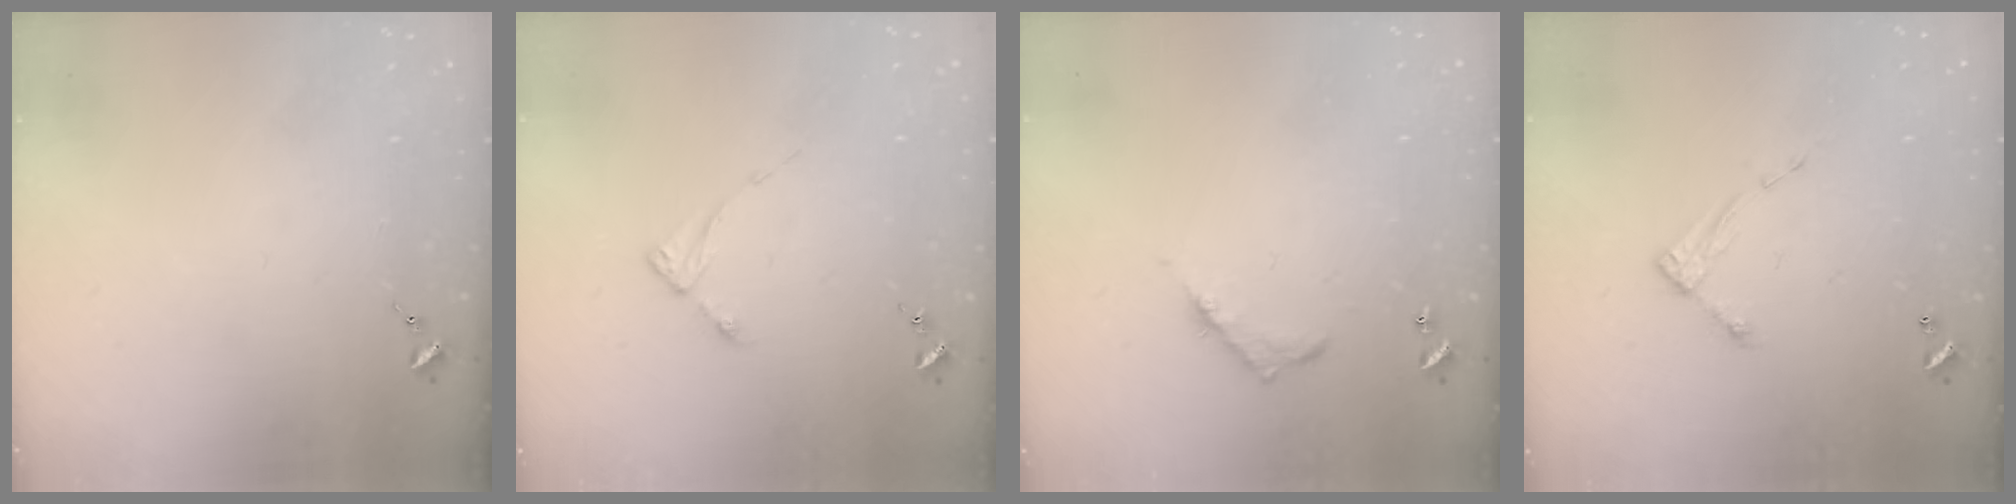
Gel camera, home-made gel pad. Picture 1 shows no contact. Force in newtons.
{"total": 2.7, "press": 2.7, "slide": 0.4}
{"total": 7.1, "press": 7.1, "slide": 0.5}
{"total": 6.6, "press": 6.6, "slide": 0.5}